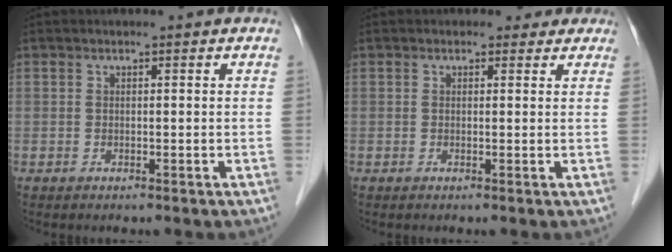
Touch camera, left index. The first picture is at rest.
{"total": 1.8, "force": [1.2, 1.3, 0.1], "torque": [0.002, 0.003, 0.006]}